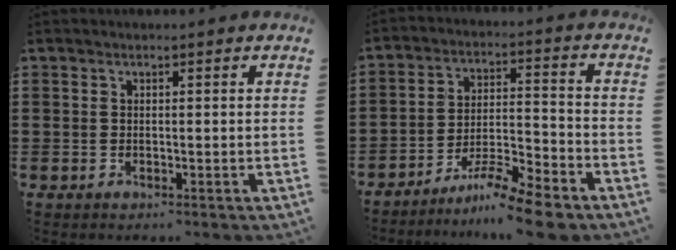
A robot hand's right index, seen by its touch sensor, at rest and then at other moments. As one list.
[{"total": 9.4, "force": [-8.0, 0.5, 4.8], "torque": [-0.083, 0.015, -0.154]}]